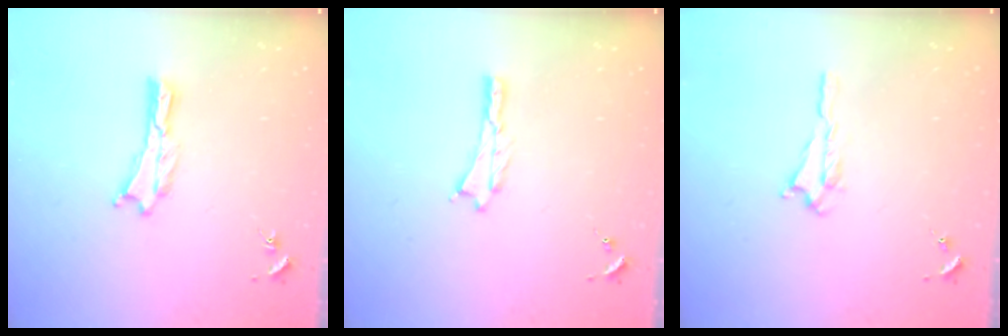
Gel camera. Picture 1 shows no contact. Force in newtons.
{"total": 0.0}
{"total": 0.7, "press": 0.7, "slide": 0.2}